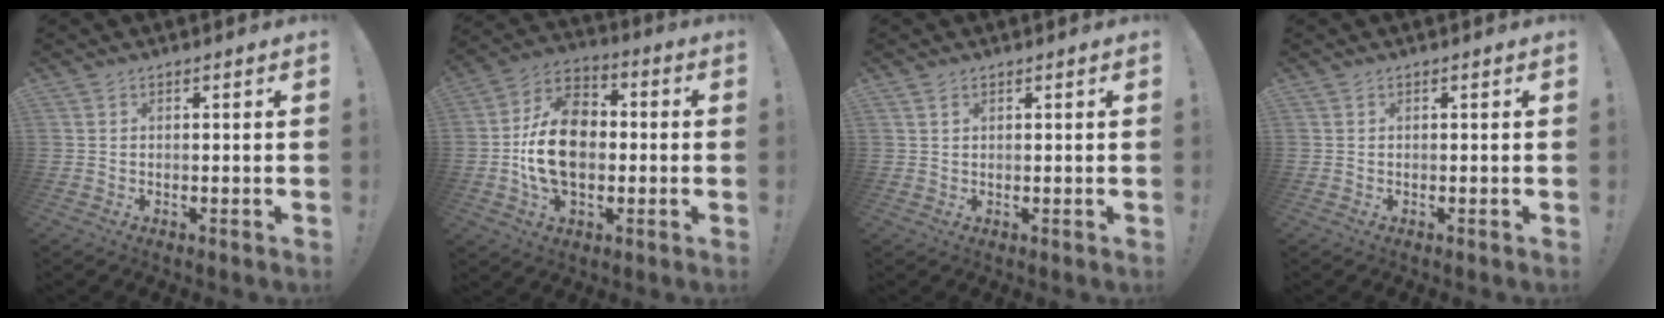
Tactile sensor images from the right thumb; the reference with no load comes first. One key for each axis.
{"total": 17.6, "fx": -1.1, "fy": 12.5, "fz": 12.4, "tx": -0.223, "ty": 0.020, "tz": -0.018}
{"total": 1.2, "fx": 0.7, "fy": 0.7, "fz": 0.7, "tx": -0.011, "ty": -0.001, "tz": 0.013}
{"total": 0.0}